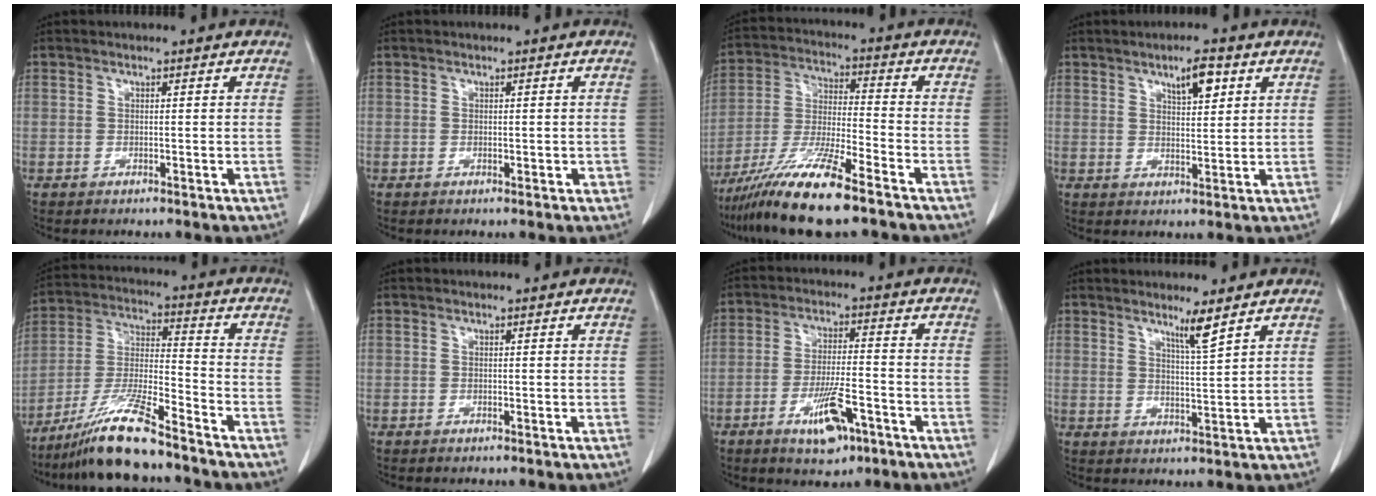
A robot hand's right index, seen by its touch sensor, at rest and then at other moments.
{"total": 1.3, "force": [-0.2, 0.9, 0.9], "torque": [-0.009, 0.004, 0.001]}
{"total": 13.8, "force": [-9.7, 0.6, 9.8], "torque": [-0.194, -0.035, -0.179]}
{"total": 4.9, "force": [2.6, 1.3, 3.9], "torque": [-0.064, 0.000, 0.044]}
{"total": 12.6, "force": [-9.8, 0.7, 7.9], "torque": [-0.160, -0.021, -0.185]}
{"total": 0.0}
{"total": 8.3, "force": [-4.3, 2.3, 6.7], "torque": [-0.123, -0.006, -0.068]}
{"total": 3.8, "force": [2.8, -0.8, 2.4], "torque": [-0.043, -0.014, 0.052]}